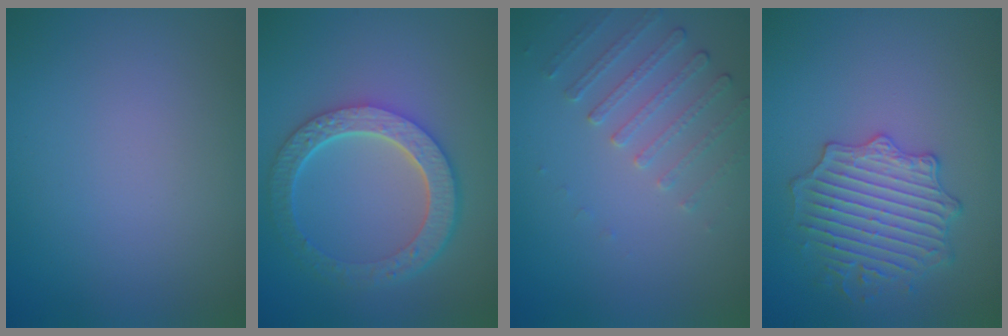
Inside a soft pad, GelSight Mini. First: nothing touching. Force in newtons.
{"total": 6.0, "press": 4.5, "slide": 3.9}
{"total": 1.9, "press": 1.5, "slide": 1.2}
{"total": 3.9, "press": 3.9, "slide": 0.1}